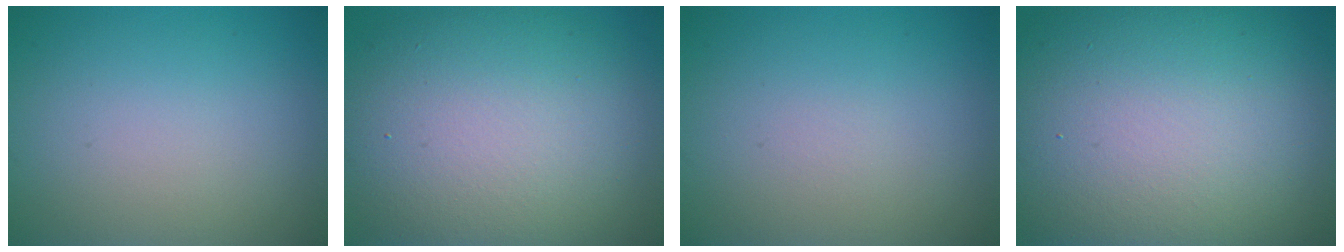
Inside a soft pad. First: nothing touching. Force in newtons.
{"total": 13.0, "press": 13.0, "slide": 0.6}
{"total": 0.0}
{"total": 18.7, "press": 18.7, "slide": 0.8}